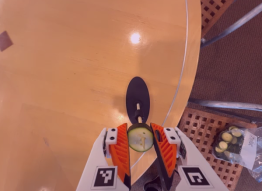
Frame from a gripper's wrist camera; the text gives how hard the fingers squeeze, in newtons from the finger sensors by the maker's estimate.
{"total": 8.6, "left": 8.3, "right": 8.9}